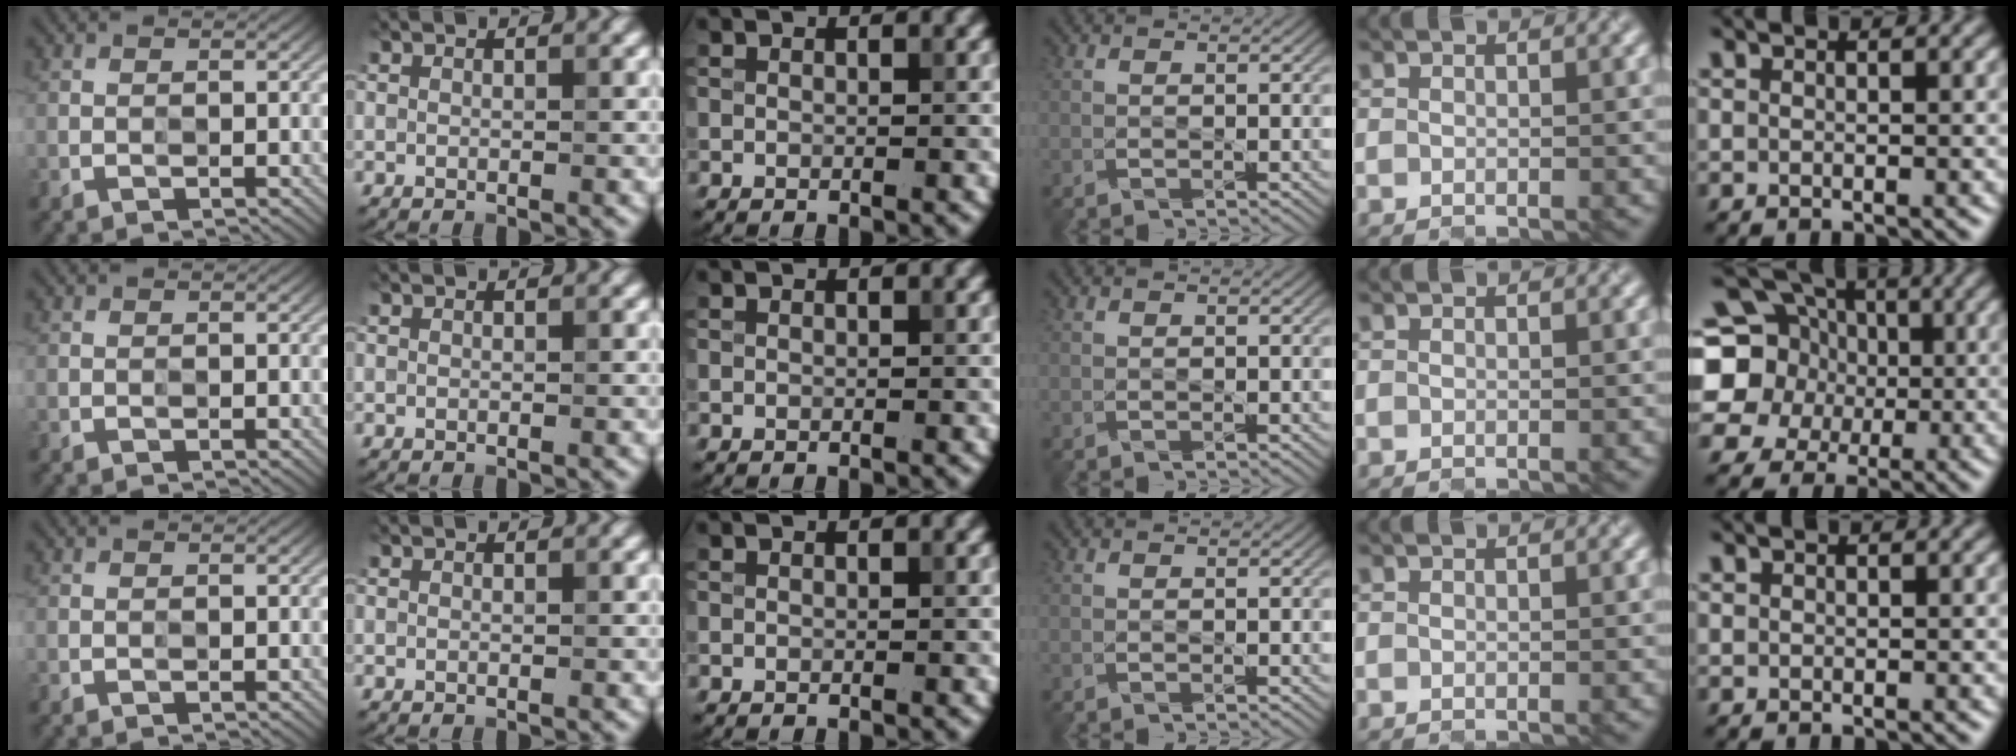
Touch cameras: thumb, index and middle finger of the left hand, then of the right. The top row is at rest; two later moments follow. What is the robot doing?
{"motion": "close", "object": "laptop"}